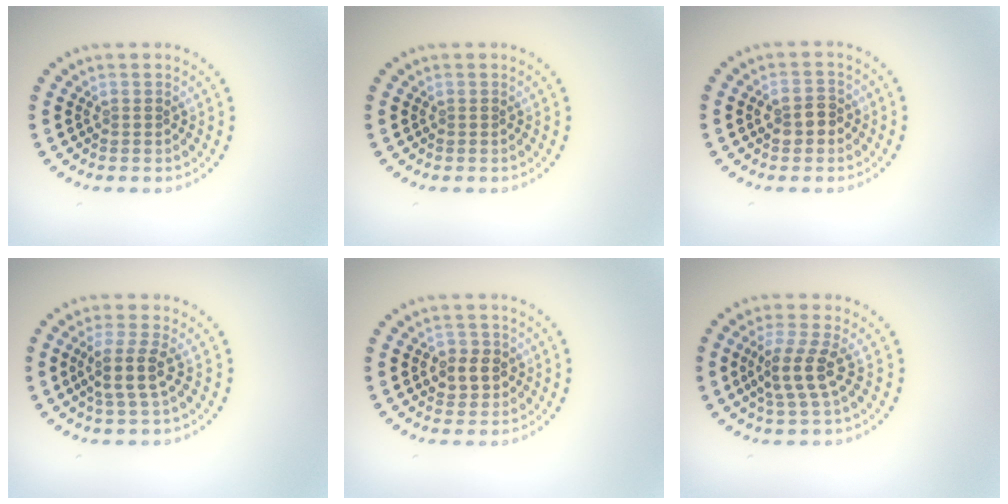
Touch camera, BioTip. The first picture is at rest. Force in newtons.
{"total": 0.0}
{"total": 2.3, "press": 2.3, "slide": 0.4}
{"total": 2.7, "press": 2.3, "slide": 1.5}
{"total": 2.4, "press": 2.3, "slide": 0.7}
{"total": 3.4, "press": 3.0, "slide": 1.7}